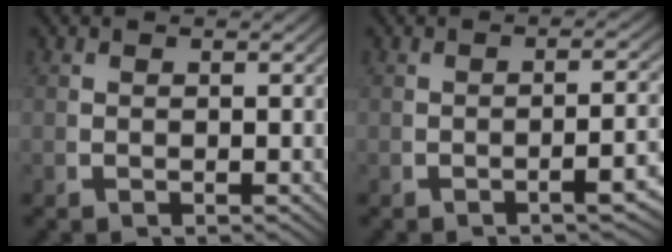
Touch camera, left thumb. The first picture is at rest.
{"total": 2.8, "force": [-1.4, 0.4, 2.4], "torque": [-0.033, 0.005, -0.019]}